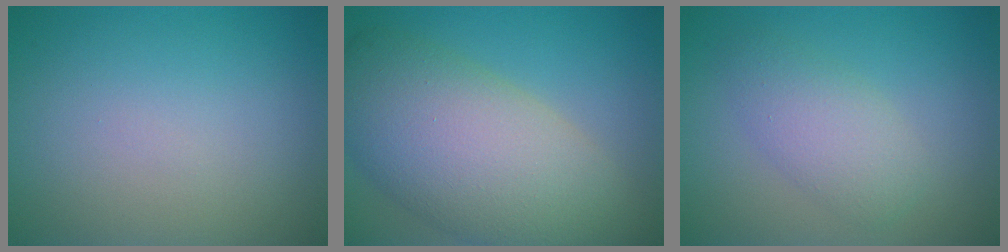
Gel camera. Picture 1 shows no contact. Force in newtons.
{"total": 11.7, "press": 11.7, "slide": 0.6}
{"total": 3.3, "press": 3.3, "slide": 0.1}